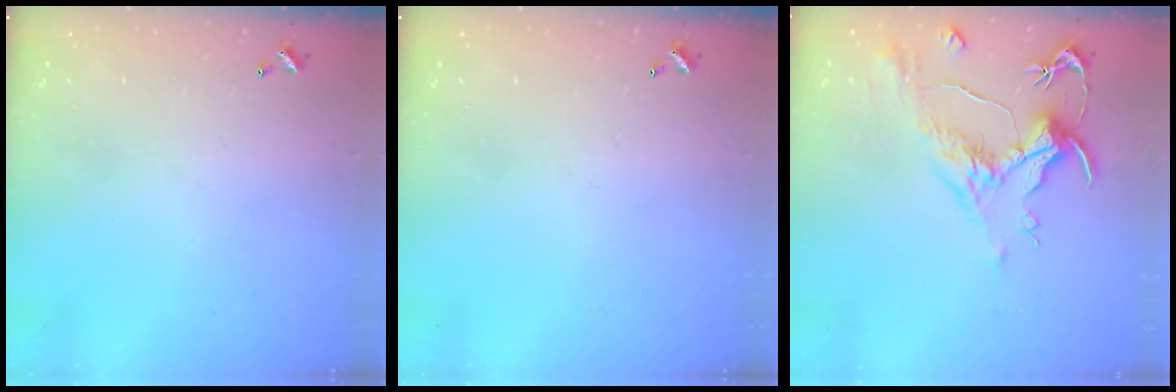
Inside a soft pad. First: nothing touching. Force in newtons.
{"total": 0.0}
{"total": 1.6, "press": 0.8, "slide": 1.5}